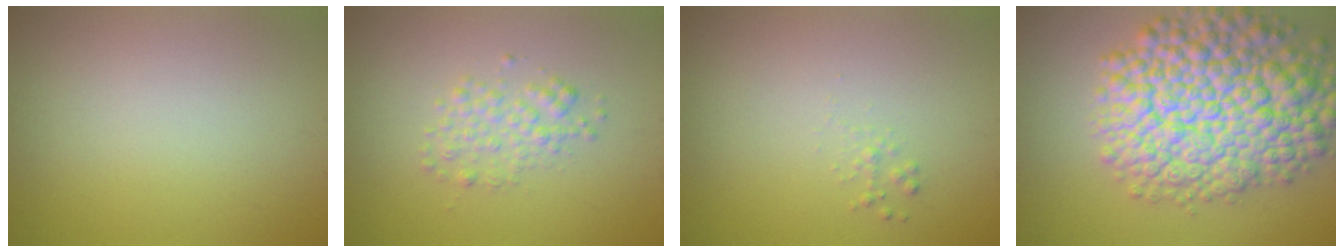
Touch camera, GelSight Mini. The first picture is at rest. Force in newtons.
{"total": 2.1, "press": 2.1, "slide": 0.1}
{"total": 0.6, "press": 0.6, "slide": 0.0}
{"total": 12.4, "press": 12.4, "slide": 0.5}